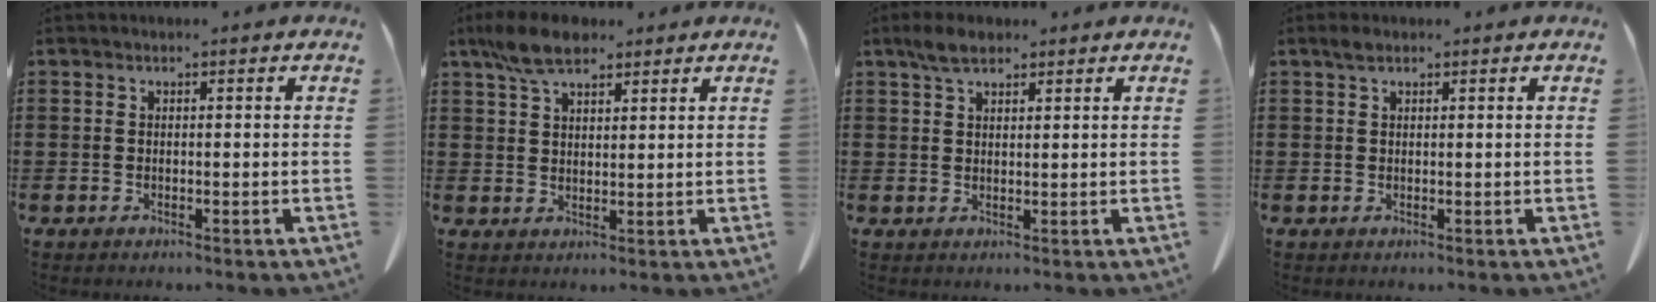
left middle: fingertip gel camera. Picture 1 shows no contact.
{"total": 6.4, "force": [4.6, 2.6, 3.7], "torque": [-0.087, 0.002, 0.087]}
{"total": 3.5, "force": [2.6, 1.4, 2.0], "torque": [-0.046, 0.004, 0.048]}
{"total": 1.3, "force": [0.8, 0.7, 0.7], "torque": [-0.017, 0.003, 0.016]}